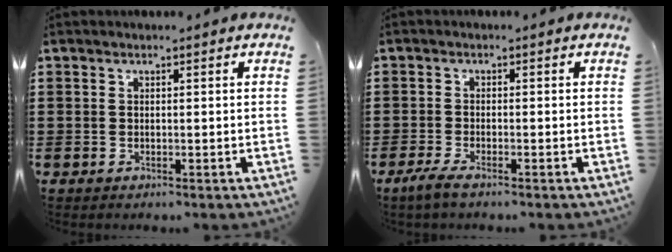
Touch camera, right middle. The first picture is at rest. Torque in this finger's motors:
{"motor_torque": [1.29, 0.27, 0.29, 0.07]}